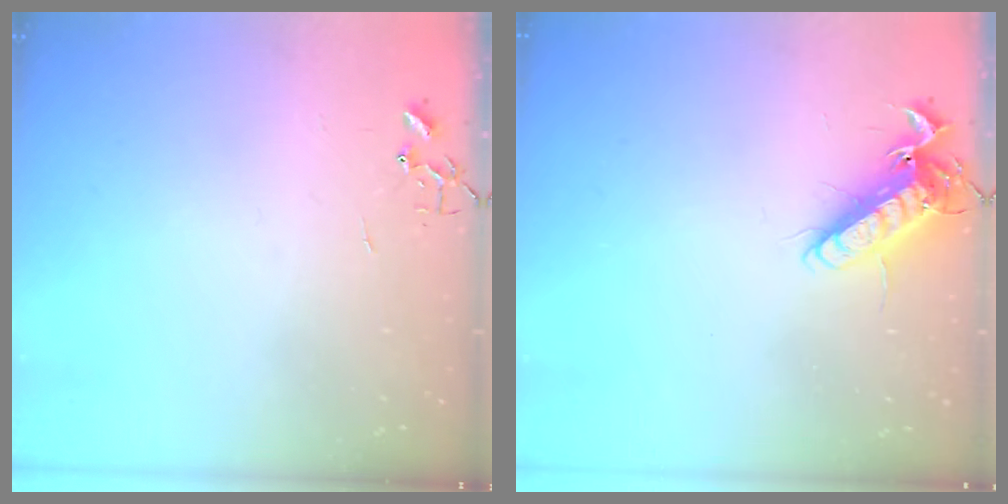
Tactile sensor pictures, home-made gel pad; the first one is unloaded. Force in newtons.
{"total": 12.9, "press": 12.8, "slide": 1.7}